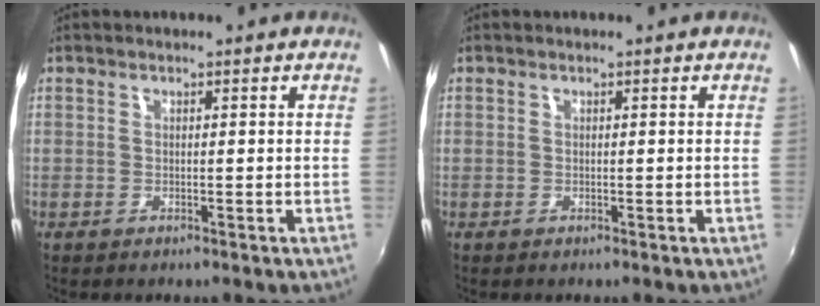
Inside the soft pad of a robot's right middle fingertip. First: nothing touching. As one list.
[{"total": 0.0}]